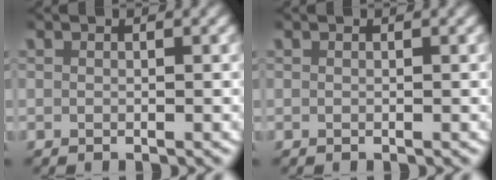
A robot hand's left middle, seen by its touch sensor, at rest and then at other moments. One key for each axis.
{"total": 0.0}